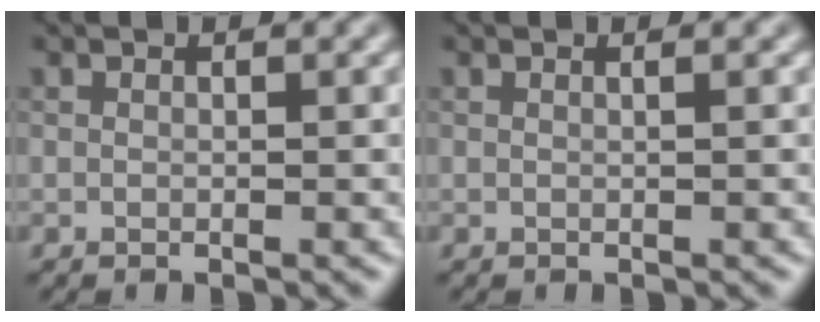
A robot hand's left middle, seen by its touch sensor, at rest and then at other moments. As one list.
[{"total": 0.9, "force": [0.3, 0.5, 0.7], "torque": [-0.006, 0.000, -0.005]}]